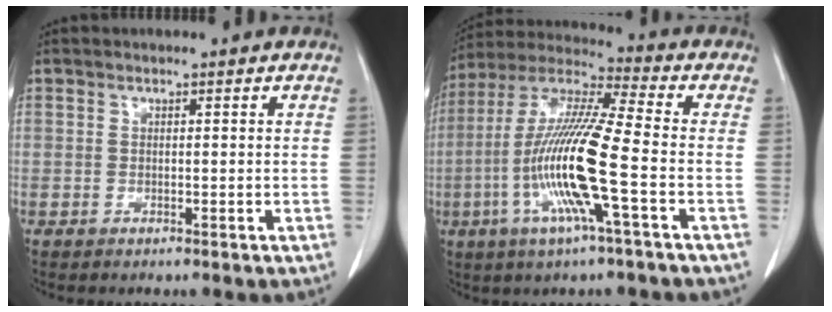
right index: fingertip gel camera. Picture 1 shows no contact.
{"total": 16.6, "force": [-4.4, 0.7, 16.0], "torque": [-0.330, -0.010, -0.092]}